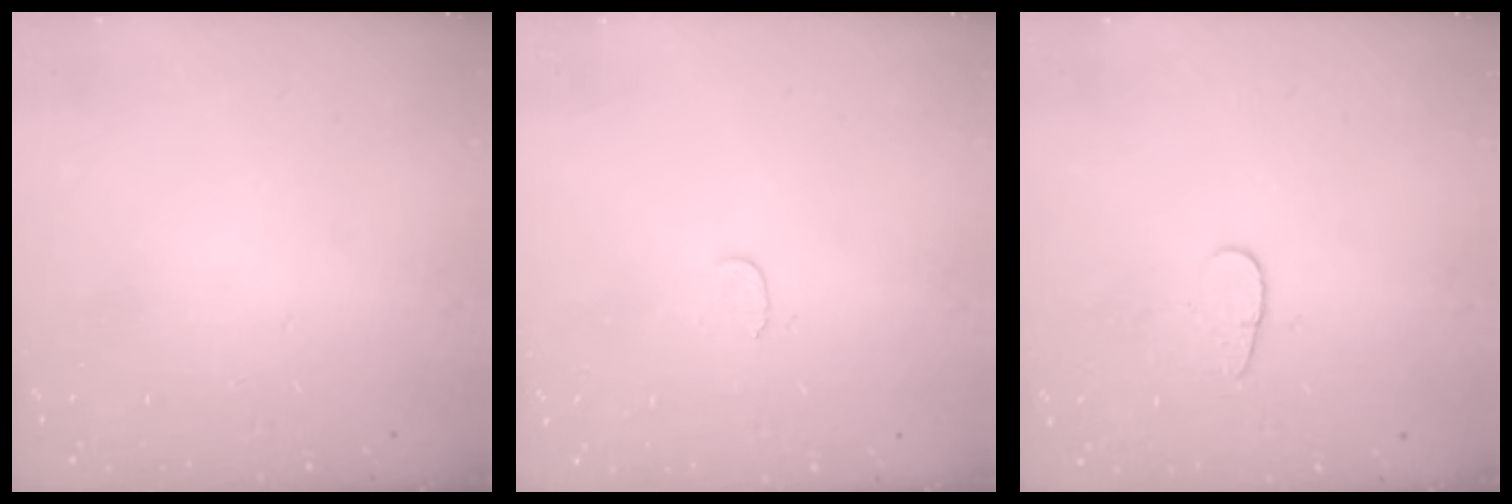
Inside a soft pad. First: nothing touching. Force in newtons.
{"total": 3.9, "press": 3.9, "slide": 0.3}
{"total": 4.5, "press": 4.4, "slide": 0.5}